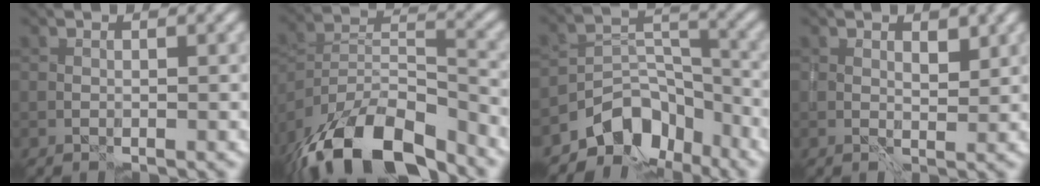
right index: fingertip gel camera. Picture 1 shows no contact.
{"total": 13.7, "force": [-10.0, 5.5, 7.6], "torque": [-0.151, 0.006, -0.177]}
{"total": 7.2, "force": [-5.1, 4.3, 2.6], "torque": [-0.016, -0.007, -0.092]}
{"total": 1.6, "force": [1.0, 0.8, 0.9], "torque": [-0.009, -0.005, 0.017]}